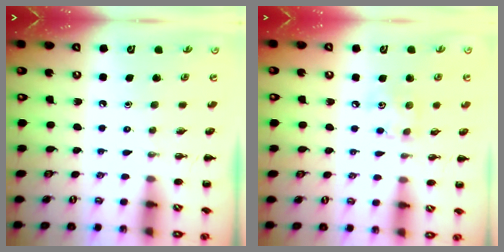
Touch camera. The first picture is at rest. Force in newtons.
{"total": 6.0, "press": 6.0, "slide": 0.9}